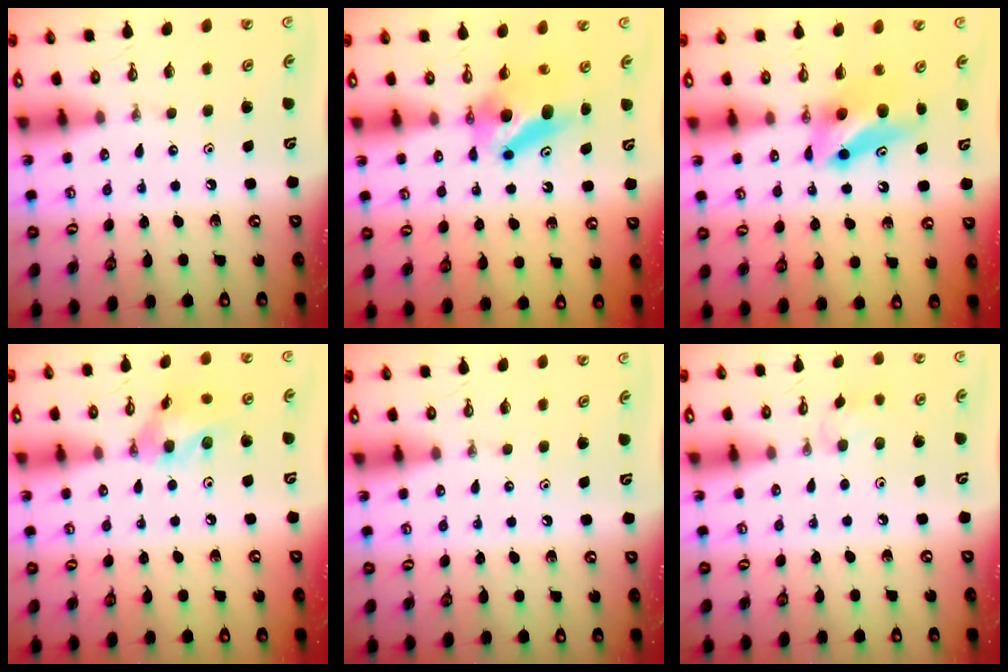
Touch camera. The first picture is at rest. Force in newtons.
{"total": 6.5, "press": 6.4, "slide": 1.3}
{"total": 7.0, "press": 6.5, "slide": 2.5}
{"total": 11.3, "press": 11.1, "slide": 1.8}
{"total": 0.0}
{"total": 6.3, "press": 6.2, "slide": 1.2}